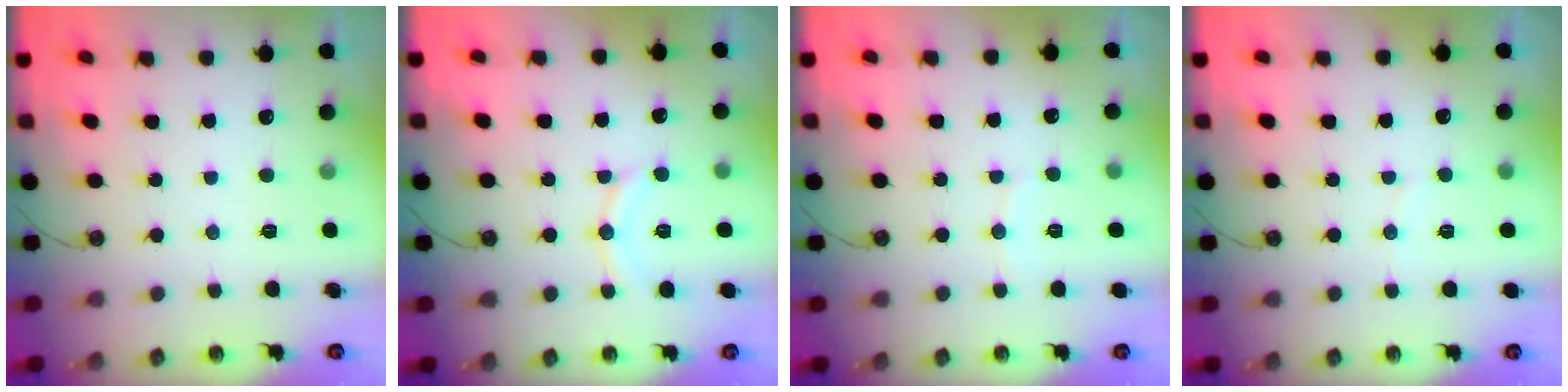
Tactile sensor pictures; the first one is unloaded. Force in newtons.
{"total": 9.6, "press": 9.5, "slide": 1.0}
{"total": 3.1, "press": 3.1, "slide": 0.4}
{"total": 1.8, "press": 1.5, "slide": 1.1}